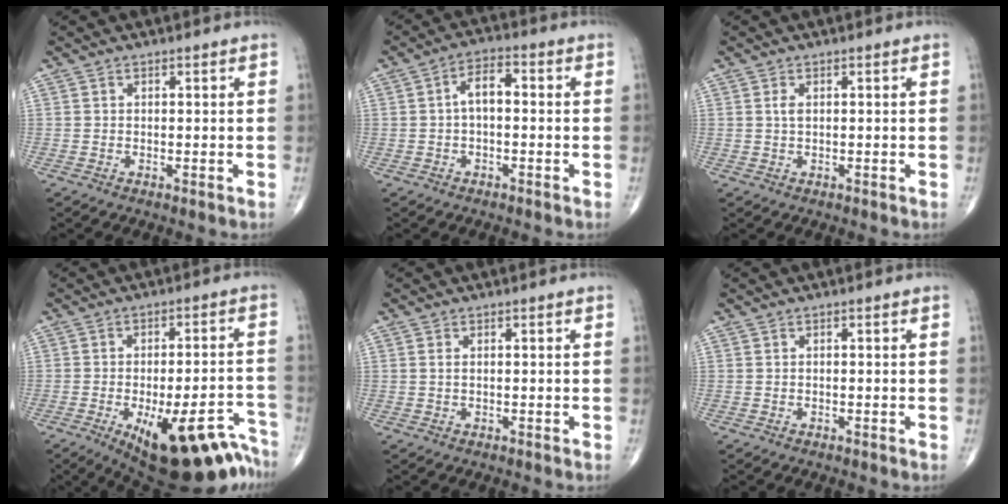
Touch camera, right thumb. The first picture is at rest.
{"total": 5.0, "force": [-0.1, 2.7, 4.2], "torque": [-0.063, 0.021, -0.011]}
{"total": 1.3, "force": [0.3, 0.7, 1.1], "torque": [-0.023, 0.003, 0.008]}
{"total": 20.2, "force": [-13.5, 6.7, 13.5], "torque": [-0.103, 0.065, -0.179]}
{"total": 0.8, "force": [0.2, 0.4, 0.6], "torque": [-0.017, 0.005, 0.005]}
{"total": 0.0}